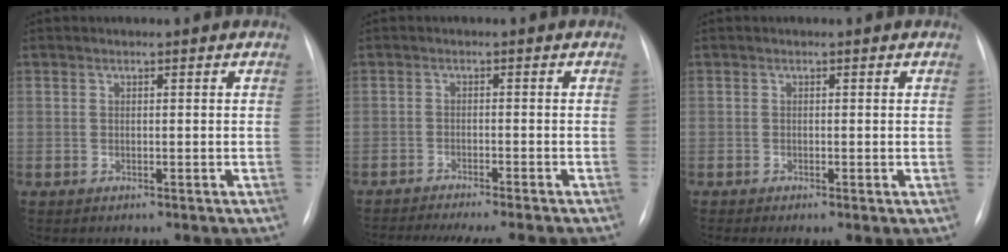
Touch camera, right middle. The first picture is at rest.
{"total": 12.7, "force": [-11.2, 0.2, 6.0], "torque": [-0.075, -0.024, -0.155]}
{"total": 1.1, "force": [-0.4, 0.0, 1.0], "torque": [-0.021, -0.005, -0.010]}